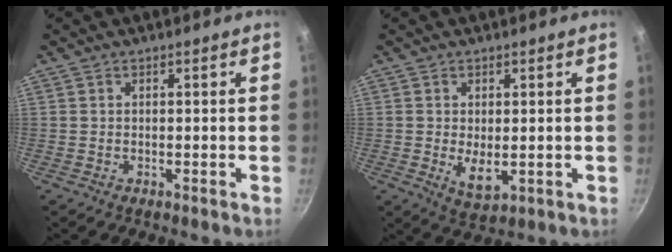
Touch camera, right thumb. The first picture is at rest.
{"total": 4.6, "force": [-0.2, 2.6, 3.8], "torque": [-0.060, -0.015, 0.007]}